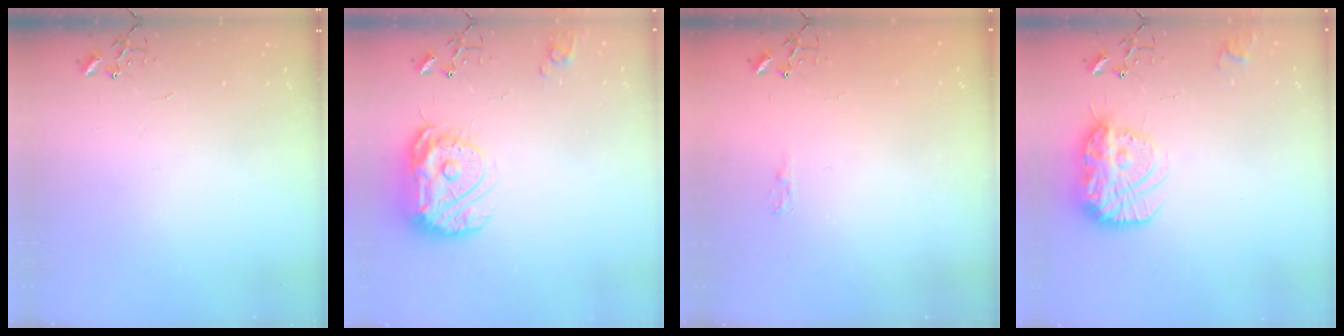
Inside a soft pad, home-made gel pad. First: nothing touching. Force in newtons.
{"total": 17.3, "press": 17.2, "slide": 1.9}
{"total": 5.1, "press": 5.1, "slide": 0.4}
{"total": 16.5, "press": 16.5, "slide": 1.4}